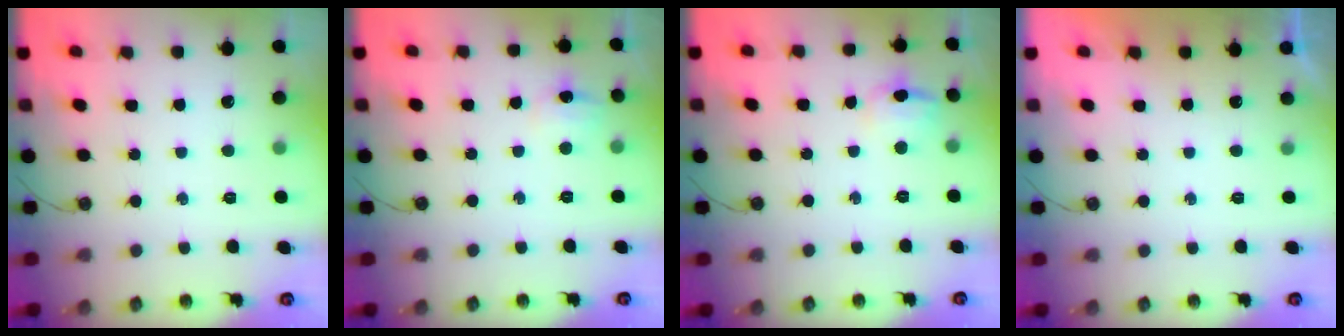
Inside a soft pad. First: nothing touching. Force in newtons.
{"total": 5.6, "press": 5.5, "slide": 0.8}
{"total": 7.7, "press": 7.6, "slide": 1.2}
{"total": 0.0}